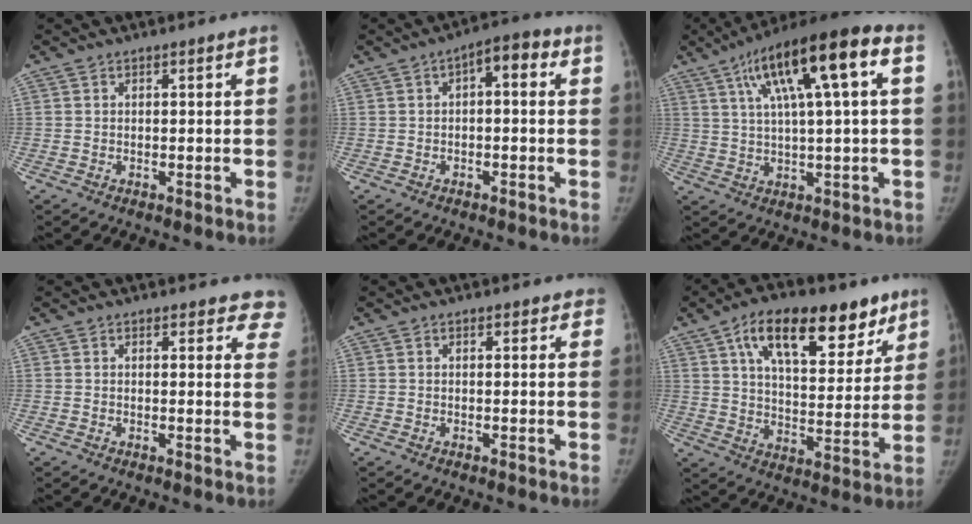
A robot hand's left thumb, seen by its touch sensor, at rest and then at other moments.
{"total": 5.7, "force": [1.1, 2.7, 4.9], "torque": [-0.050, 0.028, 0.005]}
{"total": 17.3, "force": [5.6, 3.8, 15.9], "torque": [-0.265, 0.025, 0.088]}
{"total": 7.0, "force": [6.2, 2.8, 1.5], "torque": [0.036, -0.021, 0.042]}
{"total": 2.1, "force": [1.4, 1.3, 0.8], "torque": [0.024, 0.002, 0.008]}
{"total": 21.4, "force": [12.0, 10.5, 14.3], "torque": [-0.173, -0.023, 0.190]}